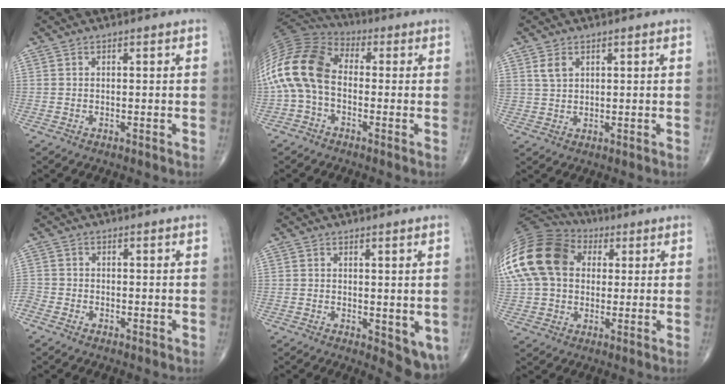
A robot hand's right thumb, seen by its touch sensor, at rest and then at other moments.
{"total": 16.5, "force": [-1.3, 10.8, 12.4], "torque": [-0.260, 0.040, -0.036]}
{"total": 3.2, "force": [1.6, 2.1, 1.8], "torque": [-0.030, -0.005, 0.039]}
{"total": 3.1, "force": [-2.1, 2.0, 1.1], "torque": [-0.033, 0.006, -0.047]}
{"total": 6.0, "force": [-0.9, 2.8, 5.3], "torque": [-0.050, -0.014, -0.008]}
{"total": 24.5, "force": [5.6, 18.1, 15.6], "torque": [-0.354, 0.061, 0.104]}